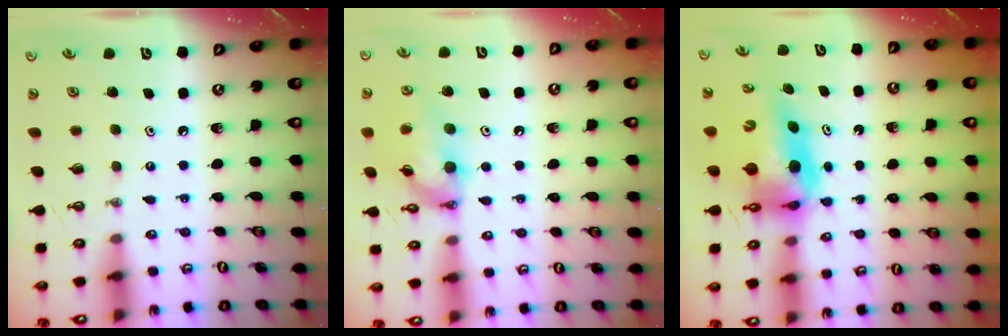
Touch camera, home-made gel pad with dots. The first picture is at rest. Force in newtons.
{"total": 13.6, "press": 13.6, "slide": 1.5}
{"total": 11.1, "press": 10.6, "slide": 3.2}